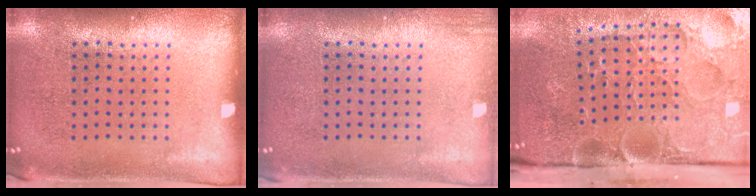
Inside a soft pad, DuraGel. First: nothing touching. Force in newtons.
{"total": 0.9, "press": 0.9, "slide": 0.1}
{"total": 5.3, "press": 4.2, "slide": 3.3}